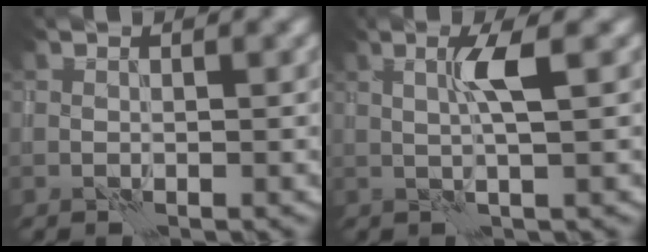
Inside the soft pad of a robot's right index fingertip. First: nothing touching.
{"total": 2.6, "force": [0.8, 0.0, 2.5], "torque": [-0.046, 0.005, 0.014]}